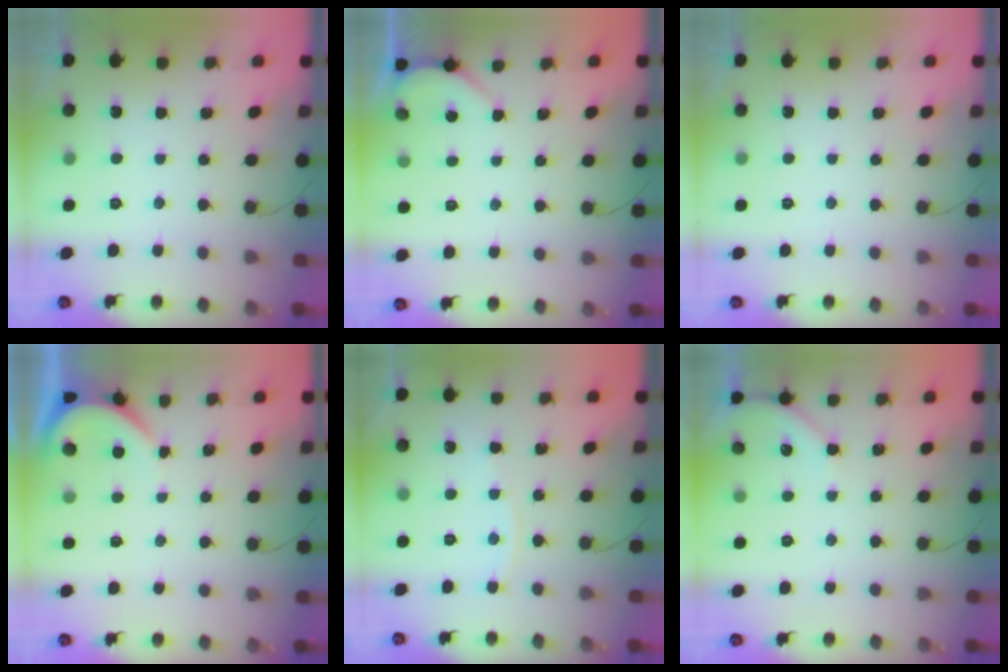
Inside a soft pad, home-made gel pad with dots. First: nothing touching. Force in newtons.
{"total": 2.5, "press": 2.4, "slide": 0.3}
{"total": 0.0}
{"total": 2.9, "press": 2.8, "slide": 0.3}
{"total": 2.5, "press": 2.5, "slide": 0.3}
{"total": 4.1, "press": 4.1, "slide": 0.6}